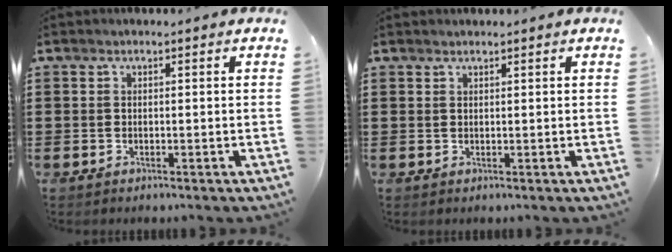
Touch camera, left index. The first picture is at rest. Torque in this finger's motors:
{"motor_torque": [1.75, -0.39, -0.06, -0.09]}